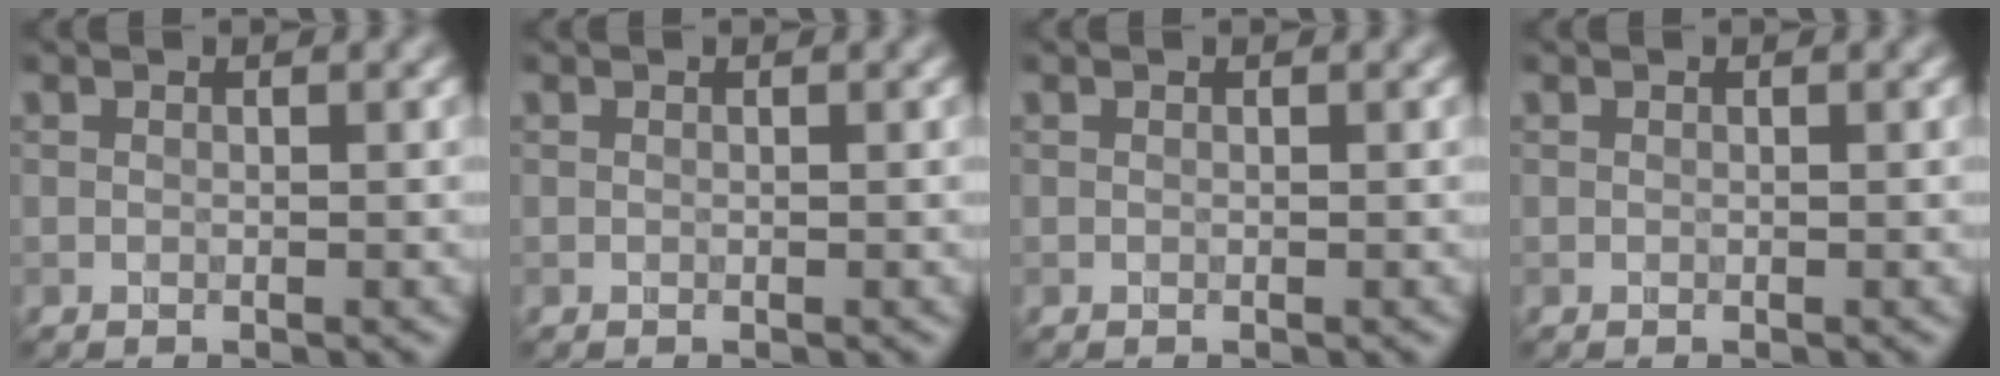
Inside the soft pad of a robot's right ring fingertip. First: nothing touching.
{"total": 0.0}
{"total": 0.0}
{"total": 0.0}